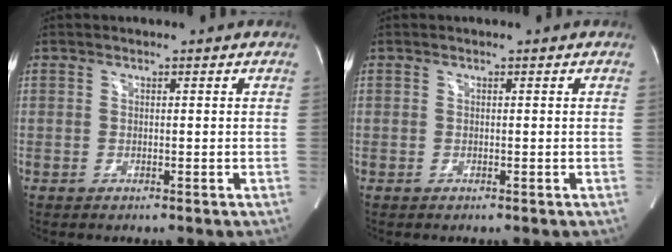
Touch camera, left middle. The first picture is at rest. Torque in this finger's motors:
{"motor_torque": [0.10, -0.10, 0.04, 0.01]}